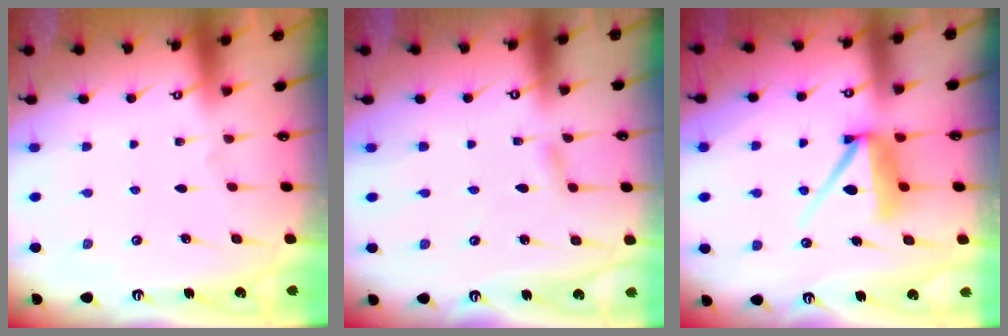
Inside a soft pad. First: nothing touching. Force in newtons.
{"total": 3.1, "press": 3.1, "slide": 0.4}
{"total": 9.6, "press": 9.5, "slide": 1.0}